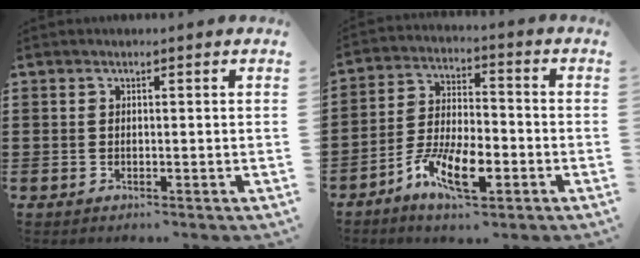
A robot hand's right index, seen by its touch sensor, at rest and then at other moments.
{"total": 9.2, "force": [-4.9, 3.6, 6.9], "torque": [-0.149, 0.000, -0.092]}